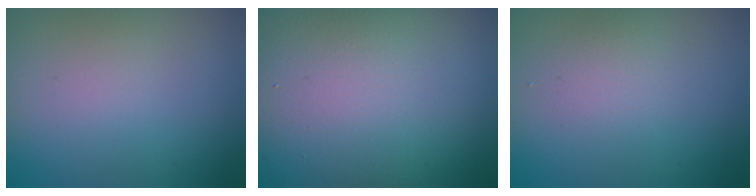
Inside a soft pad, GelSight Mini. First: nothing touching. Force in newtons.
{"total": 19.9, "press": 19.9, "slide": 1.1}
{"total": 1.4, "press": 1.4, "slide": 0.0}